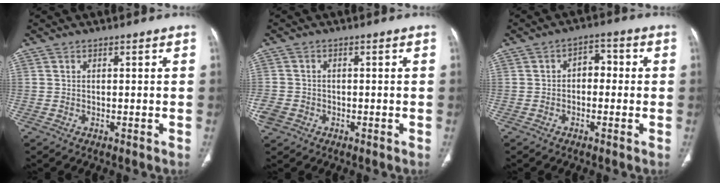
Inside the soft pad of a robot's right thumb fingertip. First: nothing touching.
{"total": 4.3, "force": [-1.8, 3.6, 1.6], "torque": [-0.039, 0.013, -0.029]}
{"total": 4.3, "force": [-0.4, 3.0, 3.0], "torque": [-0.025, 0.021, -0.018]}